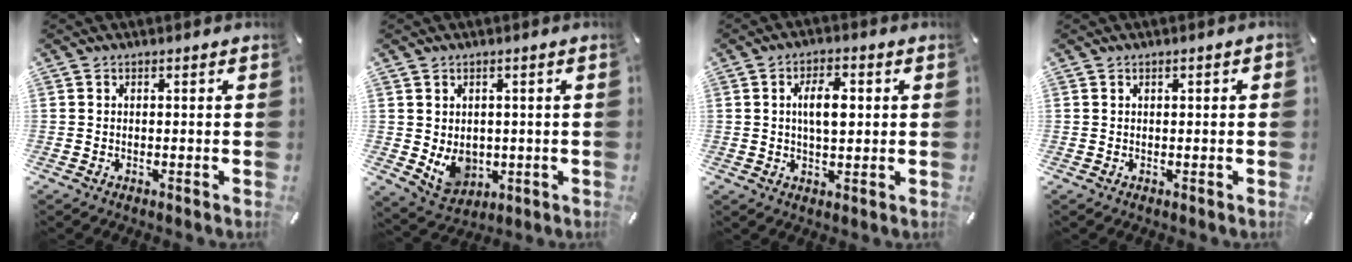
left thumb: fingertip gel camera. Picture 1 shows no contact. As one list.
[{"total": 6.9, "force": [0.5, 6.2, 3.1], "torque": [-0.049, -0.012, 0.012]}, {"total": 6.8, "force": [1.2, 3.5, 5.8], "torque": [-0.101, -0.001, 0.012]}, {"total": 0.7, "force": [0.1, 0.4, 0.5], "torque": [-0.009, 0.005, 0.001]}]